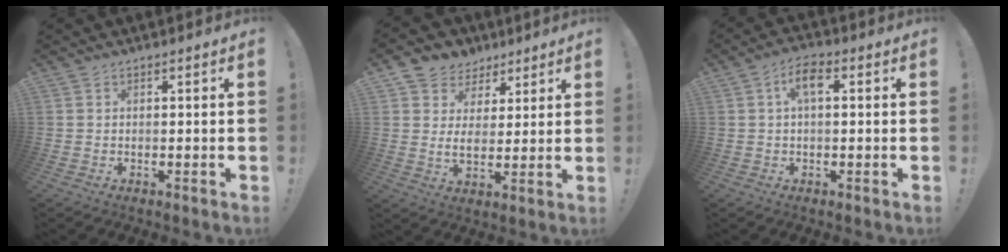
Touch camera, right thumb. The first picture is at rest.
{"total": 7.3, "force": [3.2, 5.9, 2.7], "torque": [-0.049, -0.022, 0.067]}
{"total": 5.9, "force": [1.1, 2.7, 5.1], "torque": [-0.091, 0.013, 0.016]}